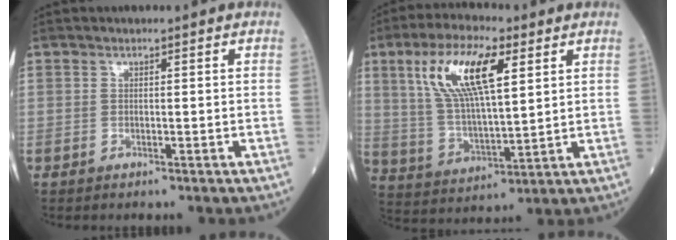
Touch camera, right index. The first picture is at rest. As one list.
[{"total": 13.9, "force": [5.8, 3.7, 12.1], "torque": [-0.250, 0.013, 0.111]}]